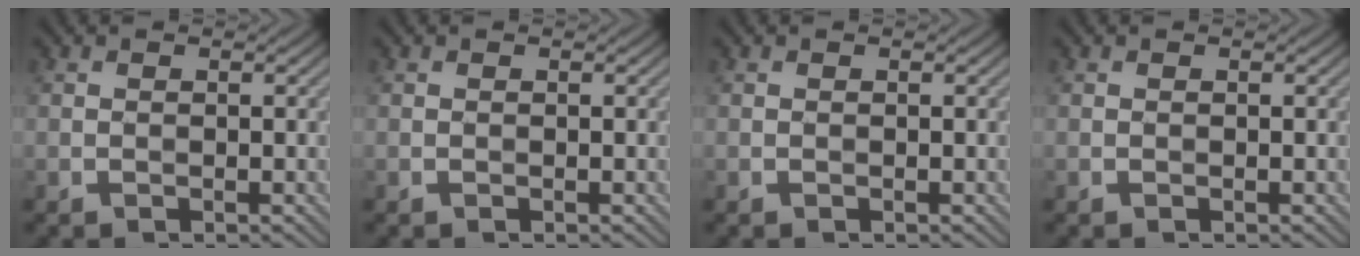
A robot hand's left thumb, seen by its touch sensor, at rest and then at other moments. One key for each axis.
{"total": 0.0}
{"total": 0.0}
{"total": 0.0}